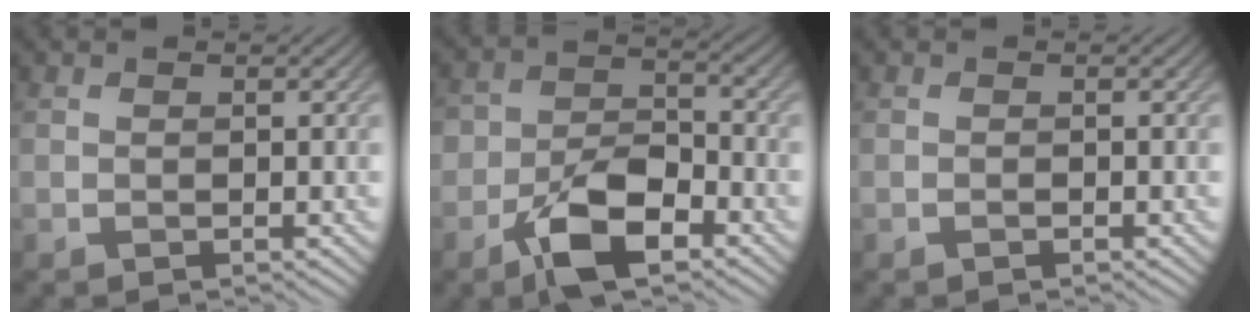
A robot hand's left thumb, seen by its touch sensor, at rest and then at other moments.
{"total": 8.4, "force": [-4.6, 4.5, 5.4], "torque": [-0.092, 0.003, -0.095]}
{"total": 0.6, "force": [-0.4, 0.1, 0.4], "torque": [-0.007, 0.000, -0.006]}